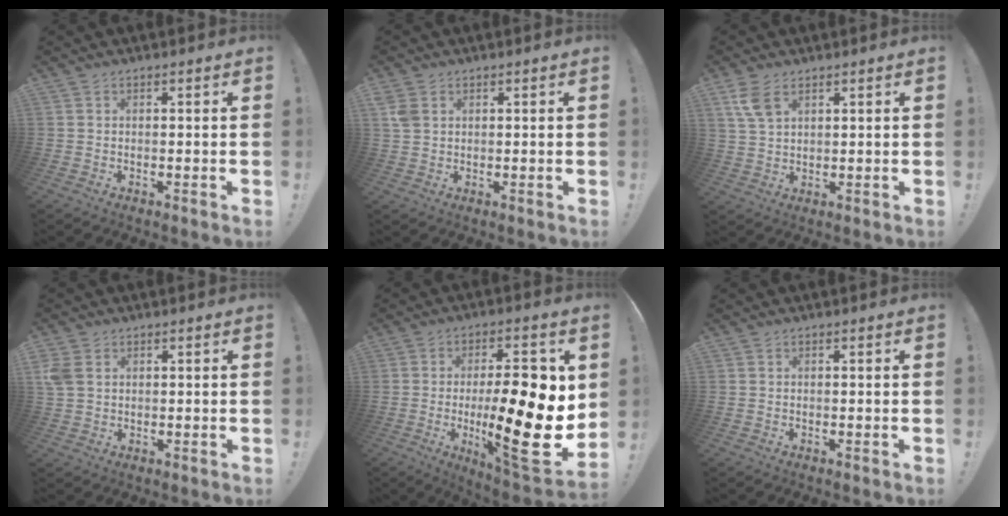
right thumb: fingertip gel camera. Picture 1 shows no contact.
{"total": 3.9, "force": [1.6, 2.8, 2.2], "torque": [-0.034, 0.000, 0.033]}
{"total": 6.6, "force": [3.6, 3.5, 4.3], "torque": [-0.077, -0.010, 0.072]}
{"total": 4.9, "force": [1.6, 3.6, 2.9], "torque": [-0.063, 0.003, 0.034]}
{"total": 23.8, "force": [-1.2, 6.6, 22.8], "torque": [-0.357, -0.016, -0.017]}
{"total": 0.0}